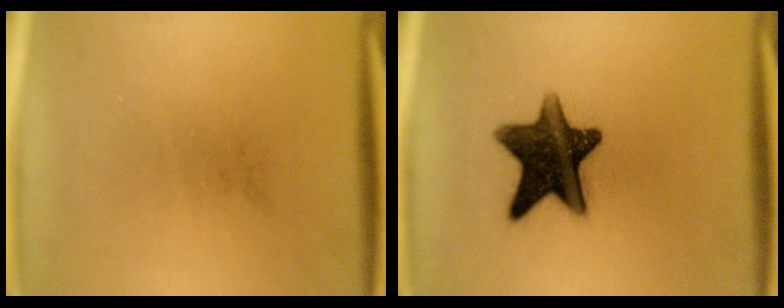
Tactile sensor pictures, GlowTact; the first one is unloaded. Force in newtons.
{"total": 13.5}